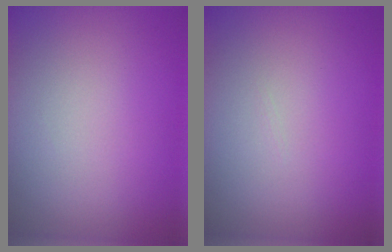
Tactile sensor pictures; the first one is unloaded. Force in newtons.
{"total": 0.0}